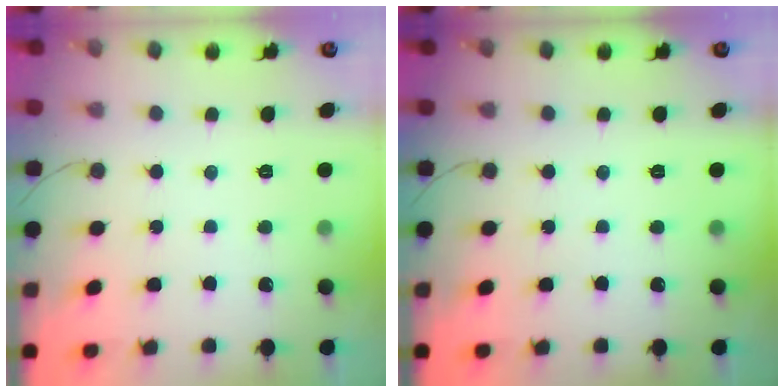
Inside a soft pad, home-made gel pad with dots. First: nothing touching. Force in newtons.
{"total": 0.0}